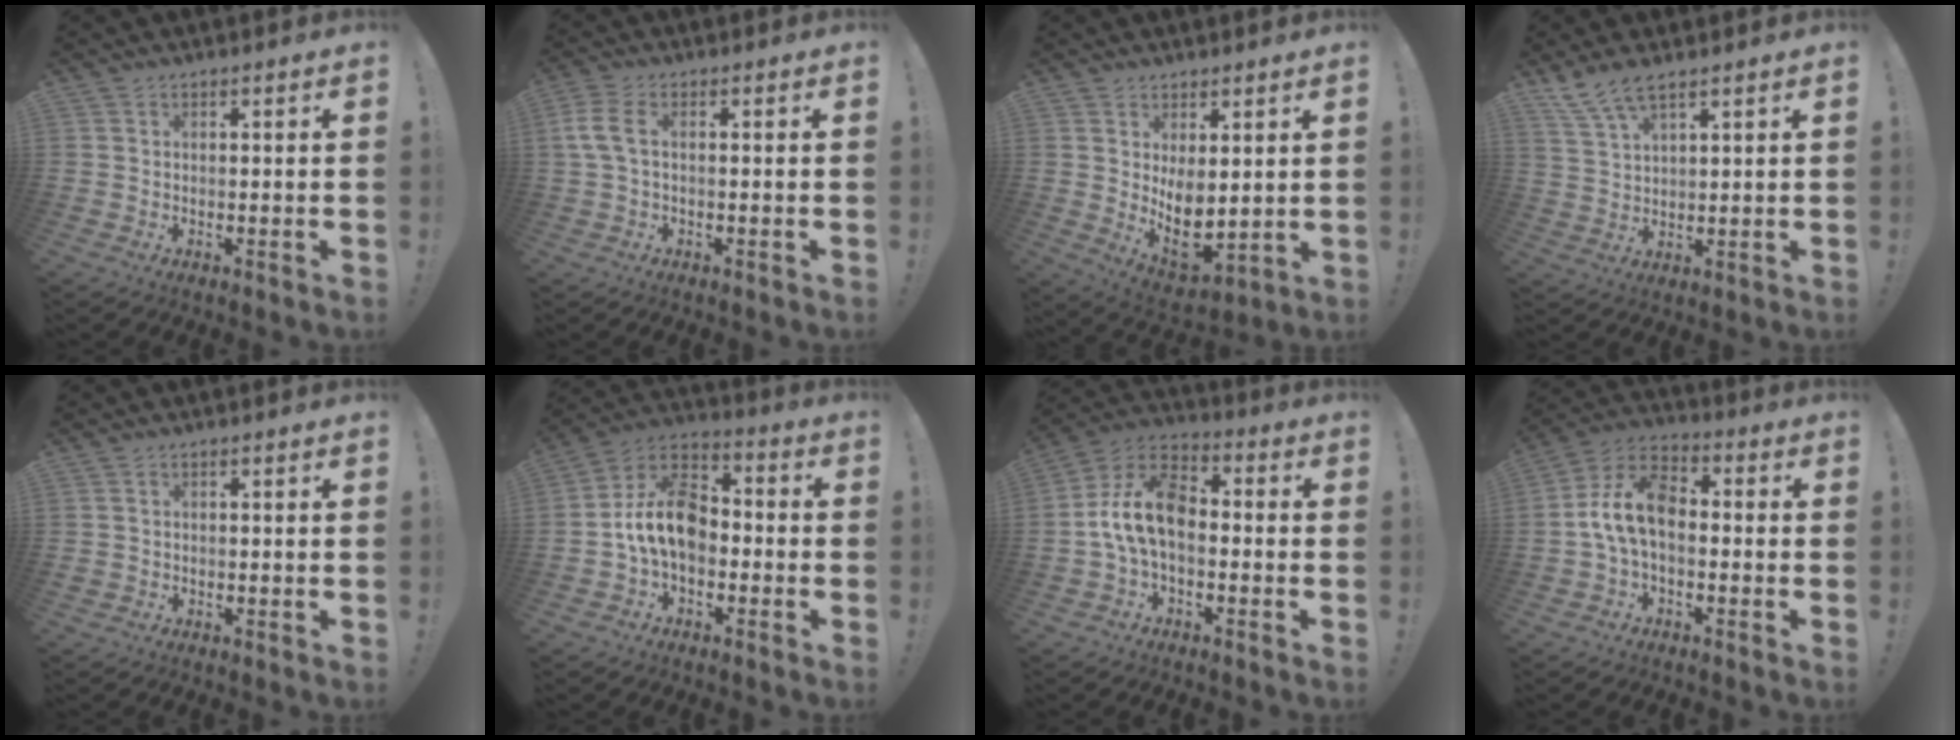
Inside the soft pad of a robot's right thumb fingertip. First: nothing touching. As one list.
[{"total": 5.7, "force": [0.4, 2.7, 5.0], "torque": [-0.107, -0.004, 0.011]}, {"total": 10.4, "force": [2.5, 6.2, 7.9], "torque": [-0.109, -0.047, 0.053]}, {"total": 6.9, "force": [5.3, 1.8, 4.1], "torque": [-0.086, -0.021, 0.100]}, {"total": 0.8, "force": [-0.4, 0.6, 0.2], "torque": [-0.003, 0.002, -0.006]}, {"total": 14.3, "force": [-1.8, 9.6, 10.4], "torque": [-0.193, 0.029, -0.026]}, {"total": 13.7, "force": [-1.3, 8.6, 10.6], "torque": [-0.203, 0.026, -0.016]}, {"total": 12.1, "force": [-0.8, 7.4, 9.5], "torque": [-0.191, 0.014, -0.012]}]